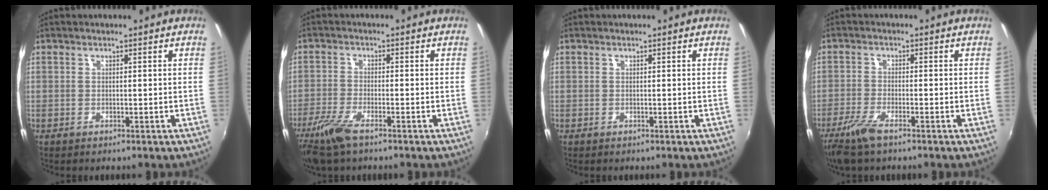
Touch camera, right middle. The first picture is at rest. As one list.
[{"total": 7.1, "force": [-4.9, 1.7, 4.8], "torque": [-0.121, -0.020, -0.100]}, {"total": 0.0}, {"total": 5.9, "force": [-4.2, 1.2, 4.0], "torque": [-0.101, -0.016, -0.085]}]